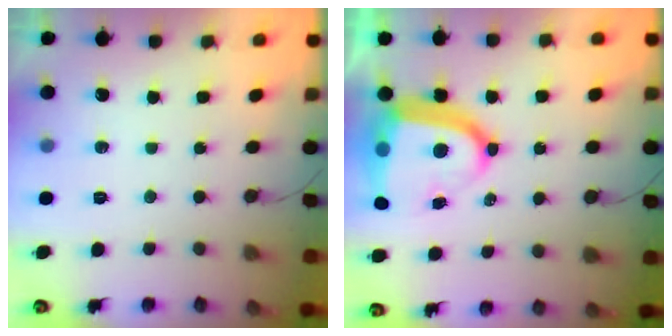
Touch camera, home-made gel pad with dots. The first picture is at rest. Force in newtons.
{"total": 16.3, "press": 16.2, "slide": 1.6}